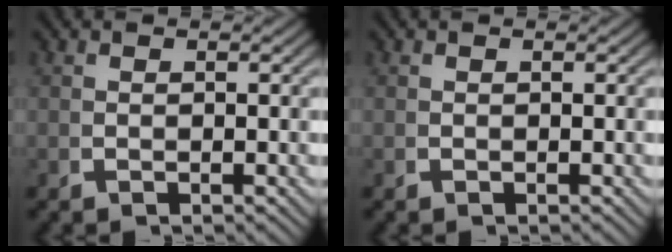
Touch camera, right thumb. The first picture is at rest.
{"total": 0.0}